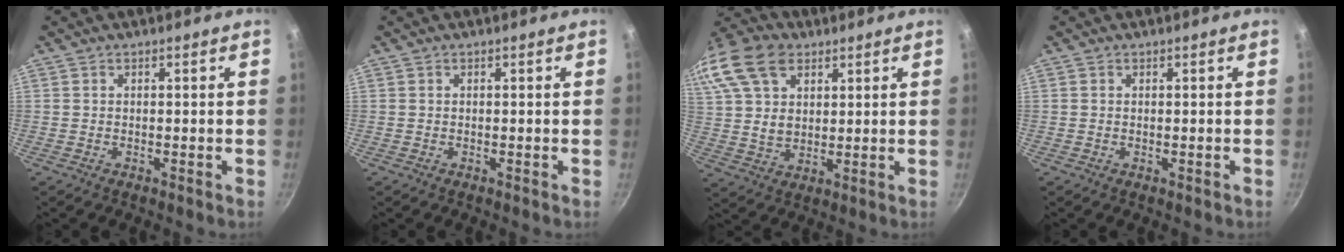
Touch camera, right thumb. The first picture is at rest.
{"total": 0.0}
{"total": 24.1, "force": [11.2, 16.3, 13.8], "torque": [-0.319, 0.032, 0.207]}
{"total": 0.0}